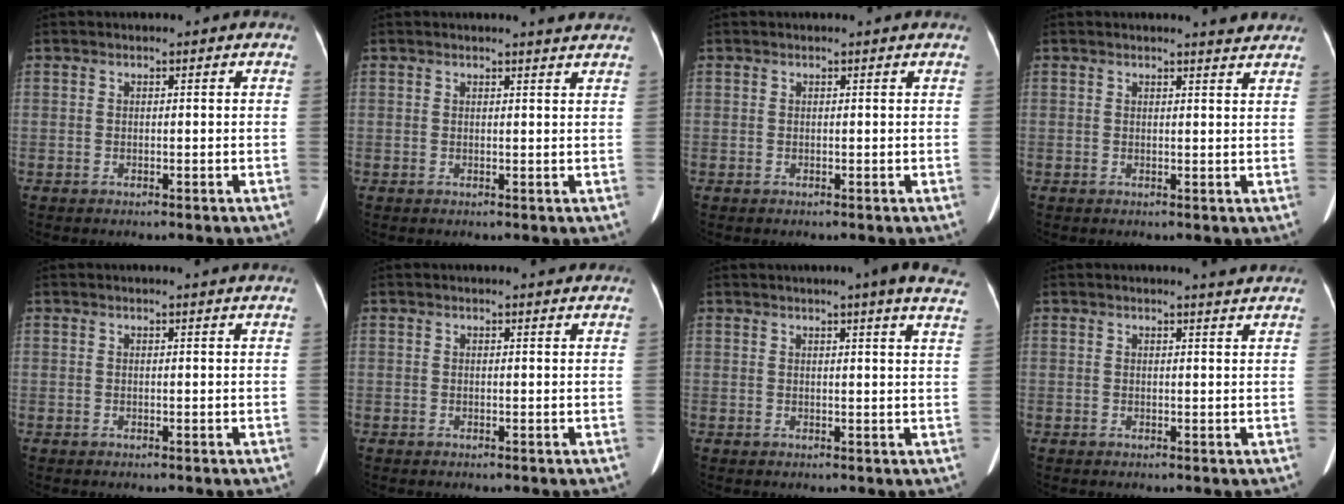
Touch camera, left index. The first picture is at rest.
{"total": 2.4, "force": [2.3, -0.2, 0.6], "torque": [-0.009, -0.005, 0.021]}
{"total": 0.7, "force": [0.7, -0.1, 0.2], "torque": [-0.007, 0.000, 0.010]}
{"total": 2.6, "force": [2.5, -0.1, 0.6], "torque": [-0.011, -0.008, 0.023]}
{"total": 2.3, "force": [2.2, -0.5, 0.7], "torque": [-0.014, 0.000, 0.022]}
{"total": 2.2, "force": [2.1, 0.4, 0.6], "torque": [-0.013, 0.008, 0.022]}
{"total": 10.9, "force": [9.2, -0.3, 5.8], "torque": [-0.064, -0.022, 0.081]}
{"total": 2.3, "force": [2.2, -0.5, 0.5], "torque": [-0.009, -0.008, 0.023]}